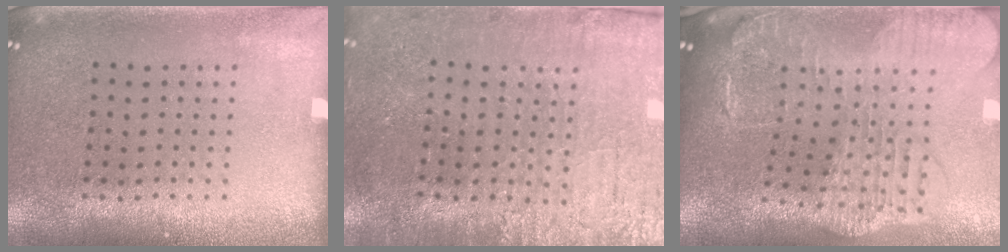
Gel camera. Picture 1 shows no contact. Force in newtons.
{"total": 3.8, "press": 3.7, "slide": 0.9}
{"total": 2.7, "press": 2.3, "slide": 1.4}